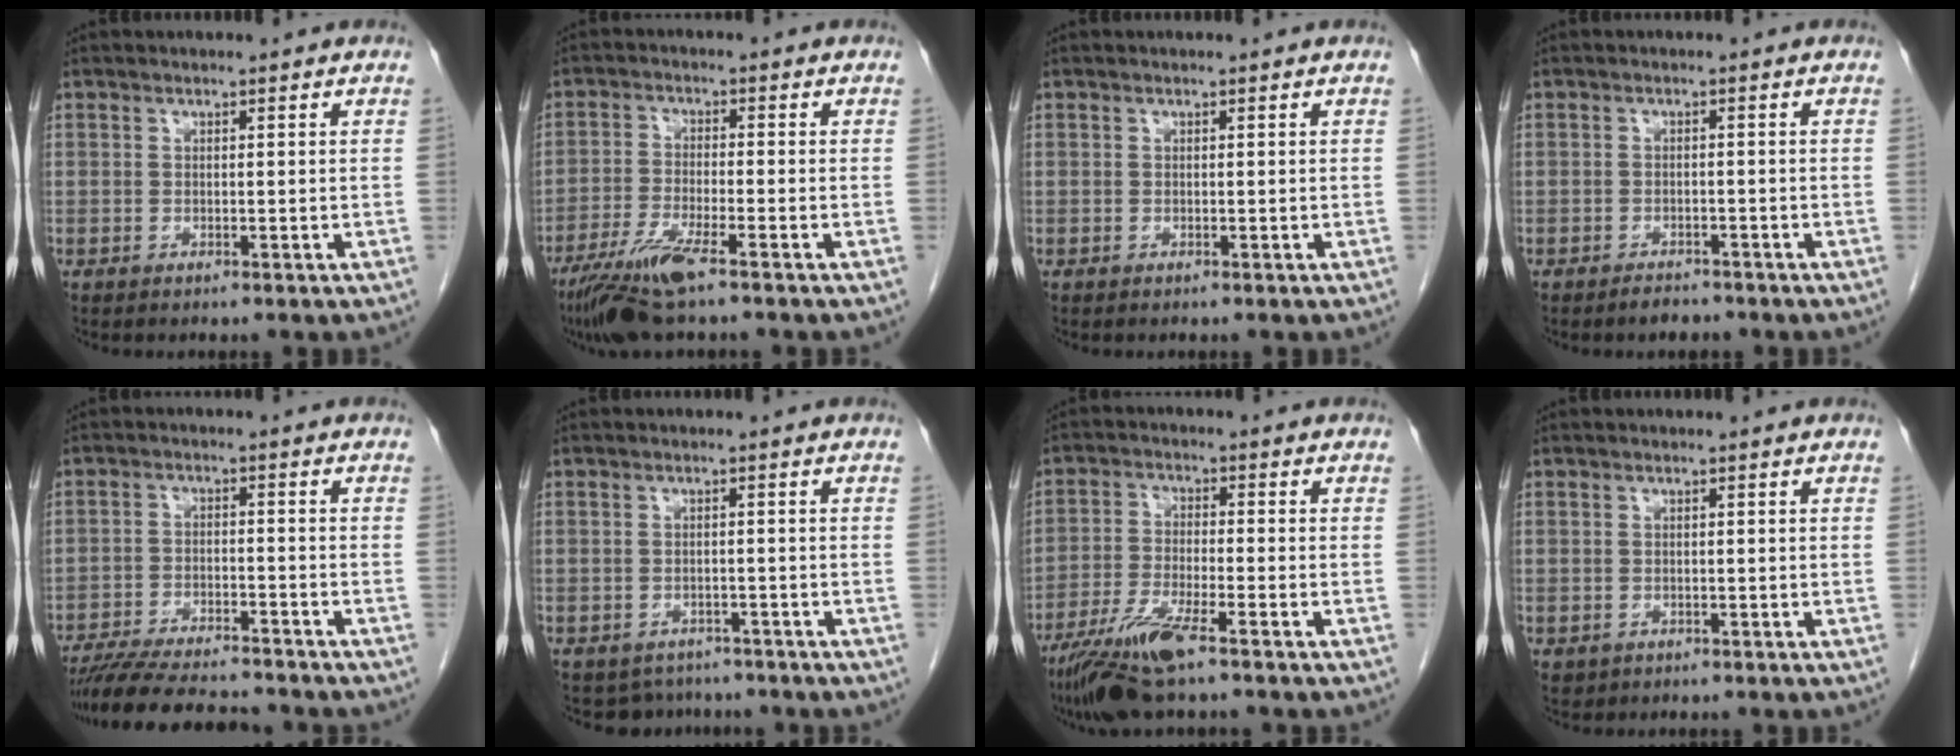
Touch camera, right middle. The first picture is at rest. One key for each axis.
{"total": 8.0, "fx": -5.4, "fy": 0.6, "fz": 5.9, "tx": -0.119, "ty": -0.022, "tz": -0.103}
{"total": 0.0}
{"total": 2.2, "fx": -1.9, "fy": 0.9, "fz": 0.8, "tx": -0.019, "ty": -0.001, "tz": -0.025}
{"total": 12.8, "fx": -11.6, "fy": 1.6, "fz": 5.2, "tx": -0.083, "ty": -0.008, "tz": -0.178}
{"total": 4.2, "fx": -3.5, "fy": 2.3, "fz": -0.1, "tx": 0.007, "ty": 0.005, "tz": -0.048}
{"total": 9.0, "fx": -6.2, "fy": 0.8, "fz": 6.6, "tx": -0.135, "ty": -0.023, "tz": -0.116}
{"total": 0.9, "fx": -0.2, "fy": 0.9, "fz": 0.2, "tx": -0.006, "ty": 0.002, "tz": 0.005}